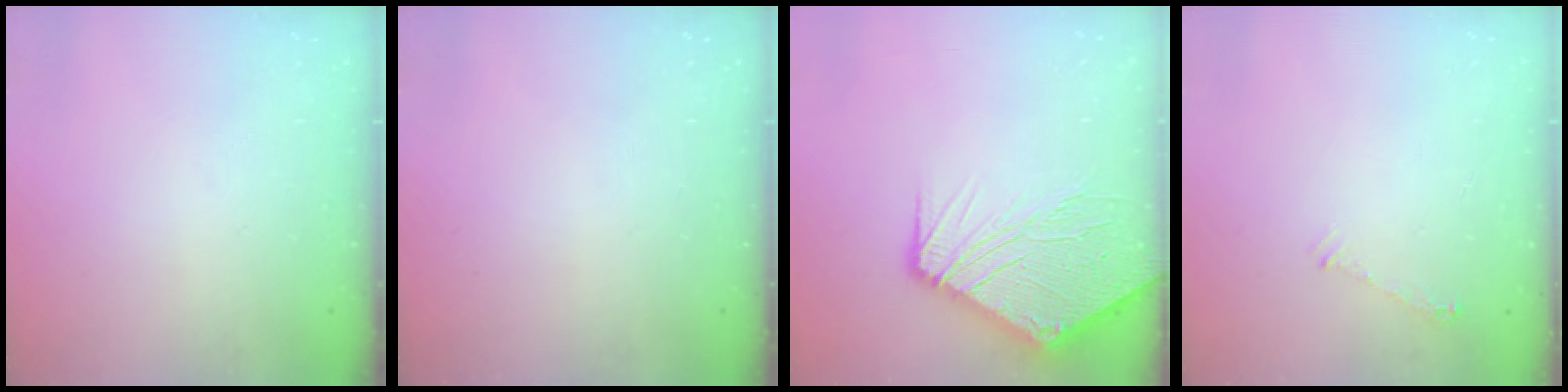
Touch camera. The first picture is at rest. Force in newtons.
{"total": 0.0}
{"total": 17.5, "press": 17.4, "slide": 2.2}
{"total": 4.9, "press": 4.9, "slide": 0.5}